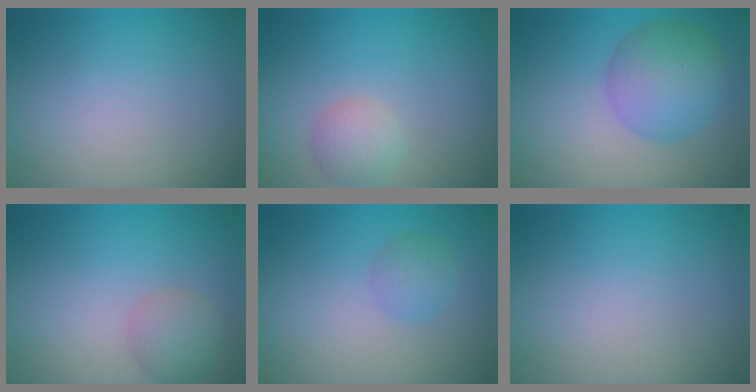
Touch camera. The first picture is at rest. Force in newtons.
{"total": 2.2, "press": 2.2, "slide": 0.1}
{"total": 5.9, "press": 5.9, "slide": 0.1}
{"total": 2.6, "press": 2.6, "slide": 0.1}
{"total": 1.7, "press": 1.7, "slide": 0.0}
{"total": 0.0}